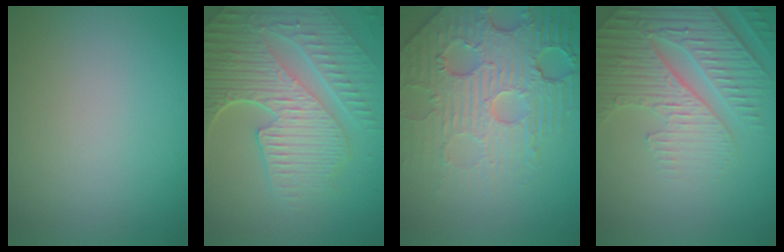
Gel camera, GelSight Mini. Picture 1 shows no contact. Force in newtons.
{"total": 9.4, "press": 6.2, "slide": 7.0}
{"total": 7.0, "press": 5.7, "slide": 4.0}
{"total": 6.5, "press": 5.2, "slide": 3.9}